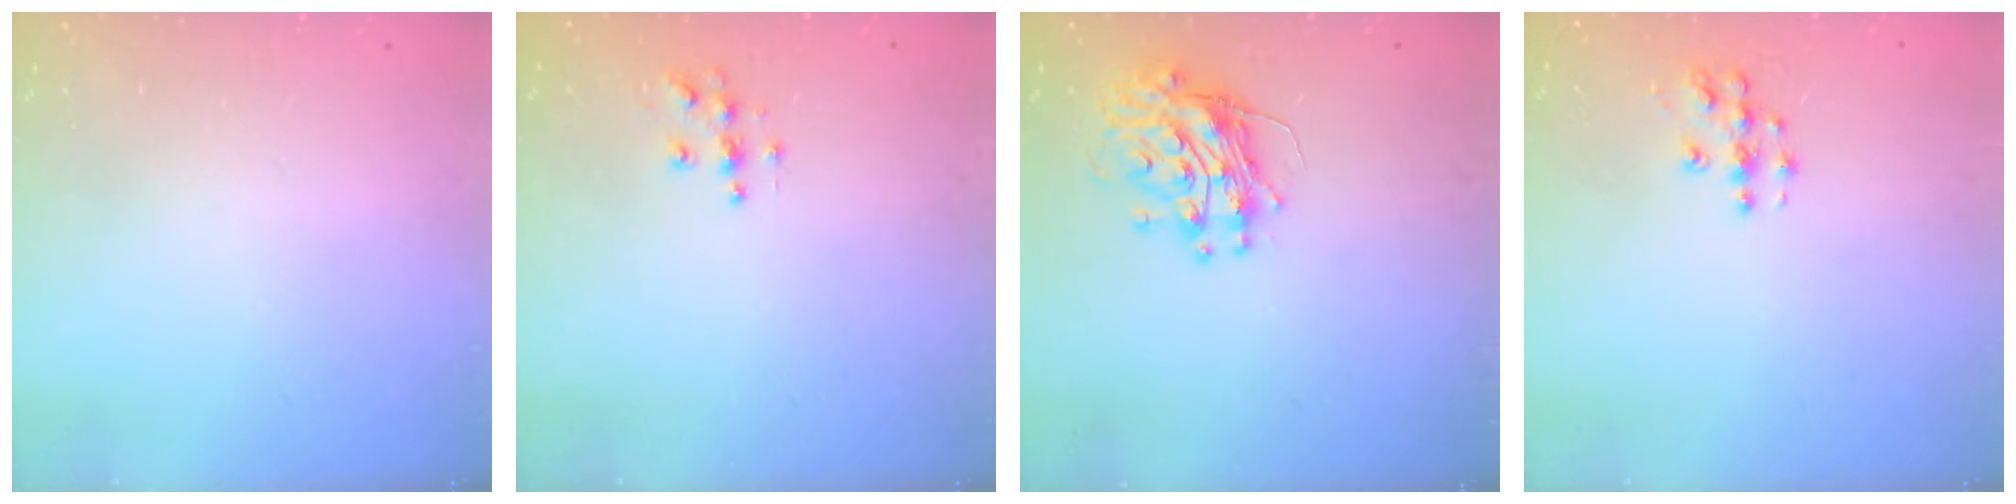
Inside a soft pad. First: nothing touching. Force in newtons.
{"total": 5.7, "press": 5.7, "slide": 0.4}
{"total": 12.0, "press": 11.9, "slide": 1.2}
{"total": 6.6, "press": 6.6, "slide": 0.3}